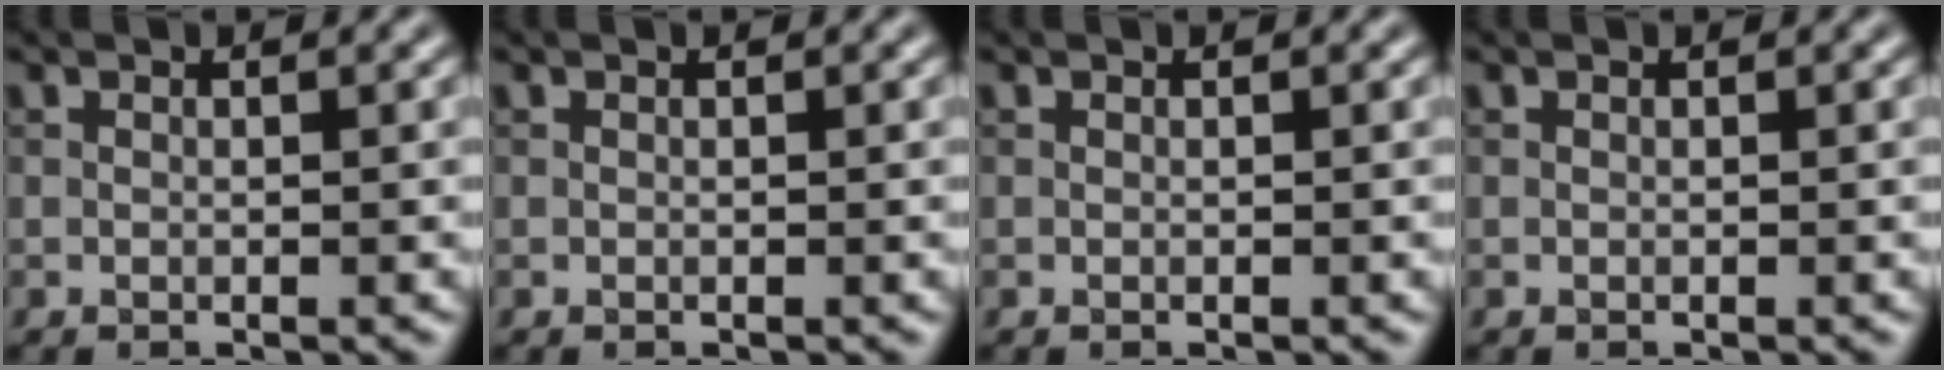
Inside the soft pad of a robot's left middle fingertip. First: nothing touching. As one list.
[{"total": 0.0}, {"total": 0.0}, {"total": 0.0}]